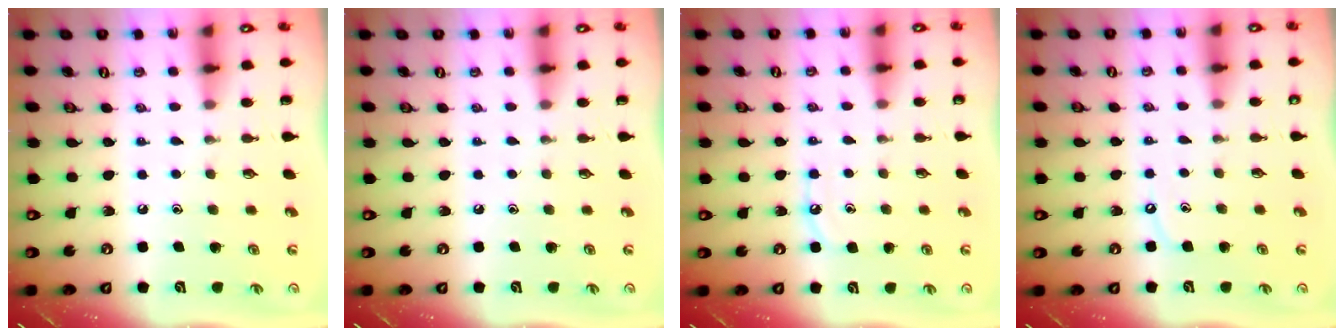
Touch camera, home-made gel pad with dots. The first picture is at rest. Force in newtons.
{"total": 0.0}
{"total": 5.8, "press": 5.8, "slide": 0.6}
{"total": 3.2, "press": 3.1, "slide": 0.5}